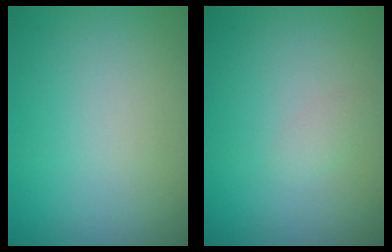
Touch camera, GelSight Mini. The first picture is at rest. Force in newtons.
{"total": 0.7, "press": 0.7, "slide": 0.0}